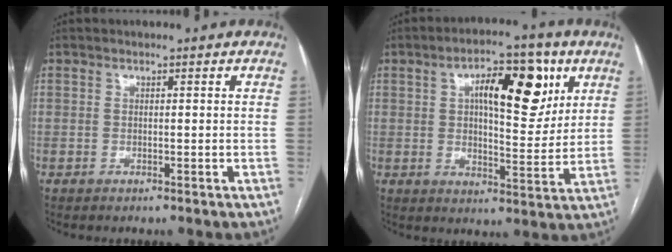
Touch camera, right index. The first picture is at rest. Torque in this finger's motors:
{"motor_torque": [1.15, 0.99, 0.32, 0.10]}